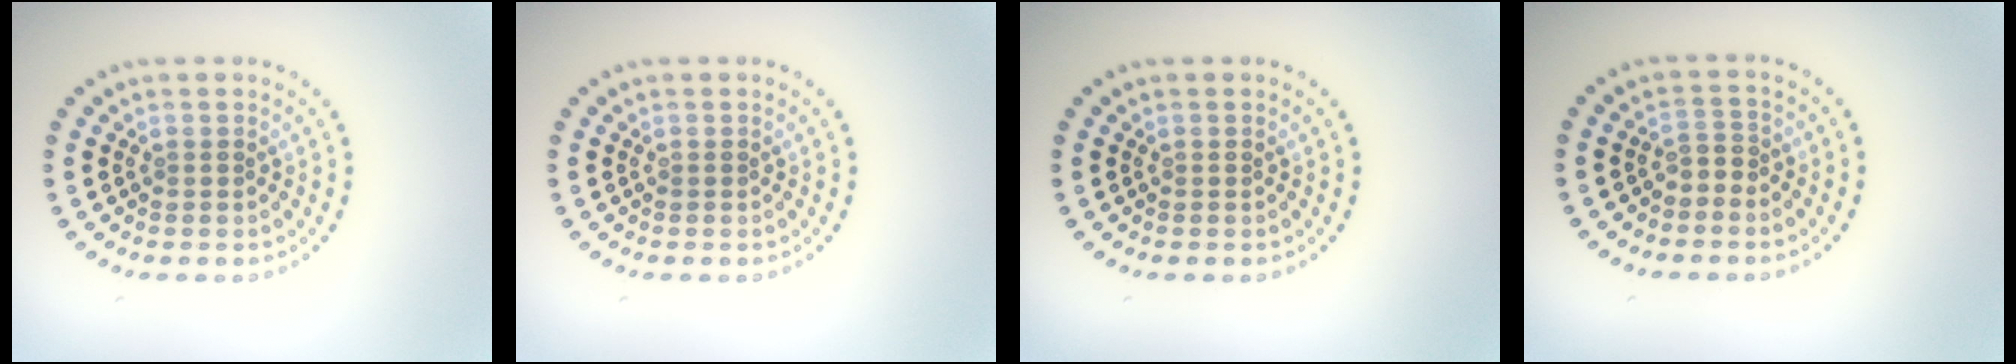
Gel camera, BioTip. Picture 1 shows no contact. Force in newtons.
{"total": 0.0}
{"total": 0.0}
{"total": 1.2, "press": 0.8, "slide": 0.8}